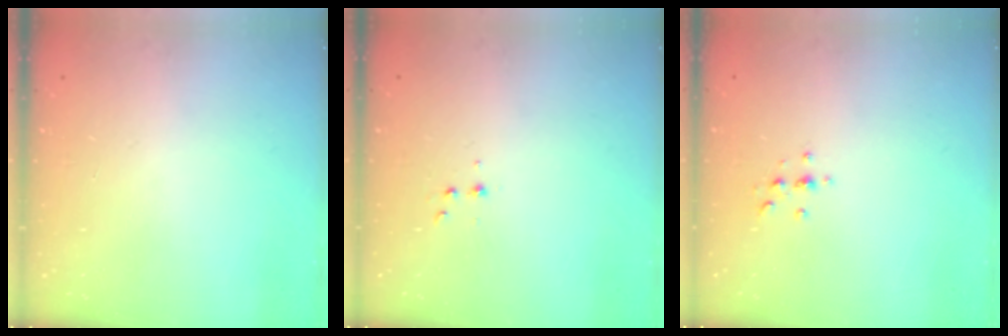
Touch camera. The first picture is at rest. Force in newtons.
{"total": 2.9, "press": 2.7, "slide": 1.1}
{"total": 2.3, "press": 2.3, "slide": 0.2}